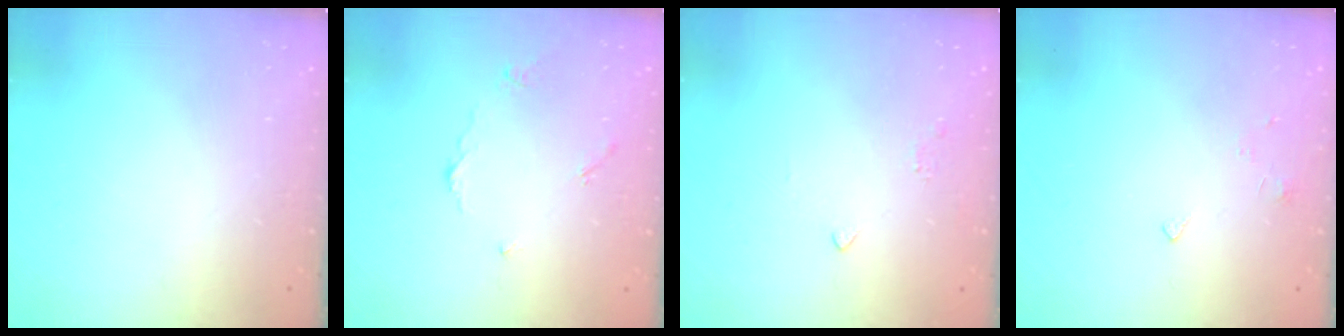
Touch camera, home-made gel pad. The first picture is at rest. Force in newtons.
{"total": 4.0, "press": 4.0, "slide": 0.3}
{"total": 2.0, "press": 1.9, "slide": 0.5}
{"total": 2.2, "press": 2.1, "slide": 0.4}